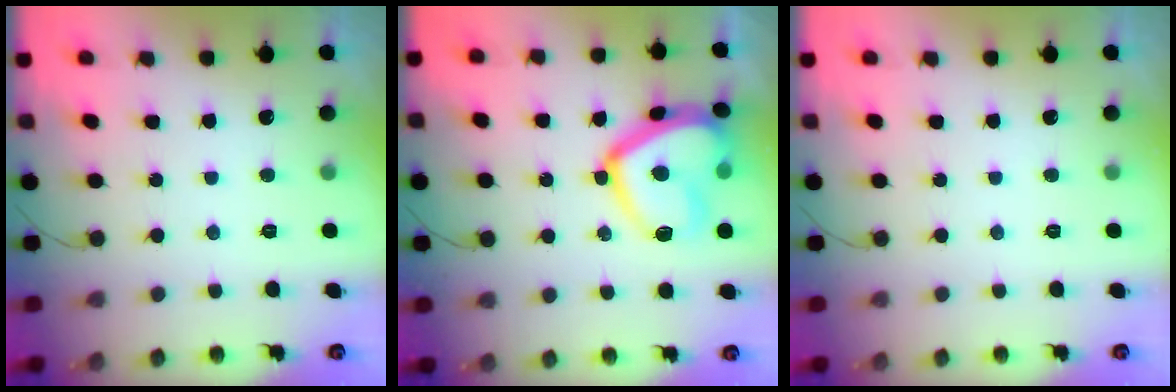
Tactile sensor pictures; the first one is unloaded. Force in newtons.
{"total": 18.0, "press": 17.9, "slide": 1.4}
{"total": 0.0}